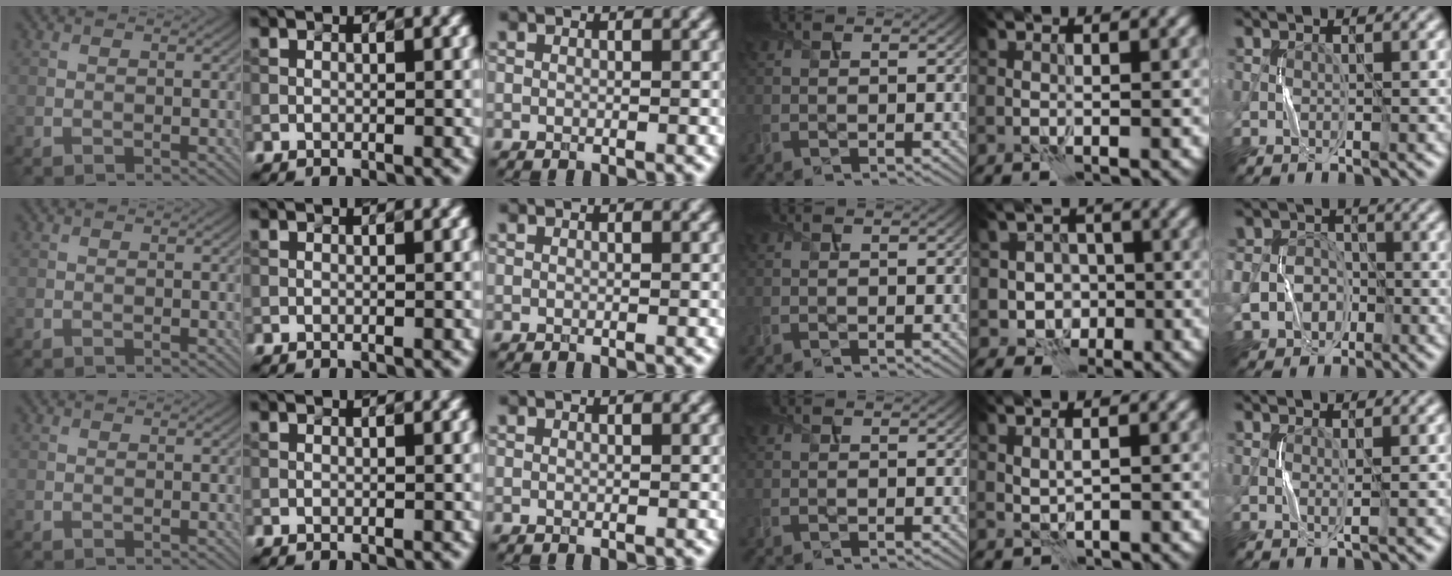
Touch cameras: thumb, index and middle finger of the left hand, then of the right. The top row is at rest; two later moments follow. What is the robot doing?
{"motion": "press", "object": "gel pad"}